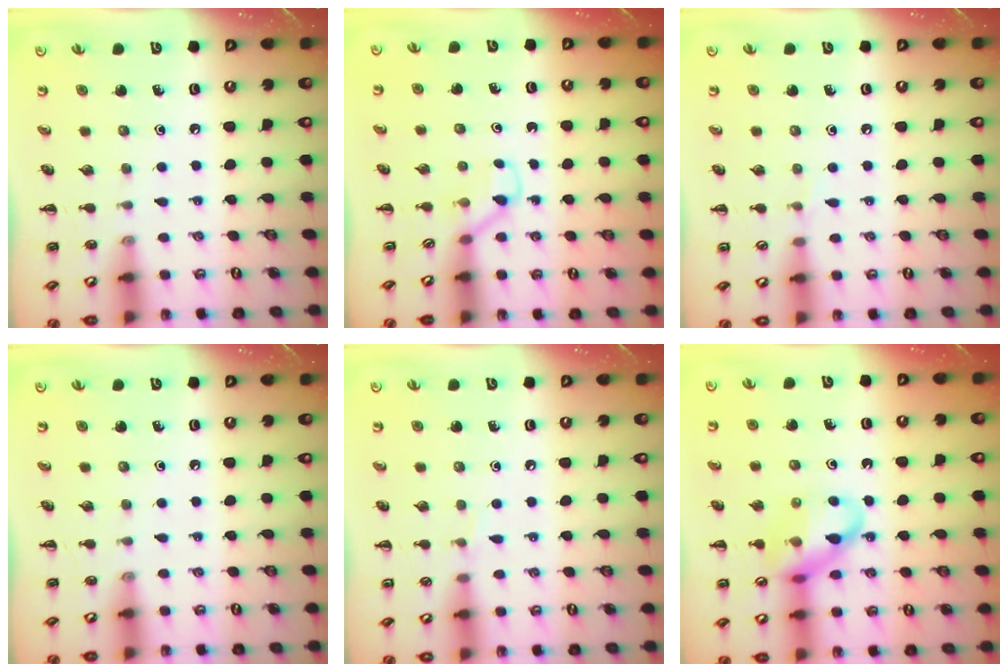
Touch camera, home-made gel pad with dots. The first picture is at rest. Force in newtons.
{"total": 2.5, "press": 2.3, "slide": 0.9}
{"total": 3.6, "press": 3.3, "slide": 1.3}
{"total": 0.0}
{"total": 3.8, "press": 3.6, "slide": 1.3}
{"total": 13.4, "press": 13.2, "slide": 2.3}